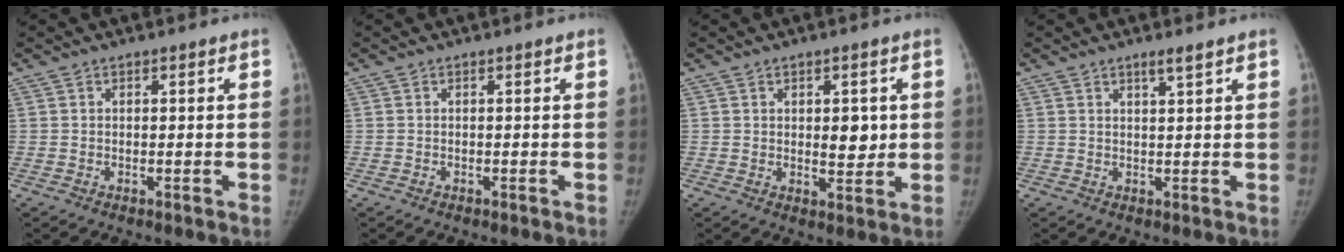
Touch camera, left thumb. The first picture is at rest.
{"total": 0.0}
{"total": 5.4, "force": [1.0, 2.9, 4.5], "torque": [-0.042, -0.009, 0.018]}
{"total": 2.2, "force": [1.6, 0.1, 1.4], "torque": [-0.025, -0.013, 0.030]}